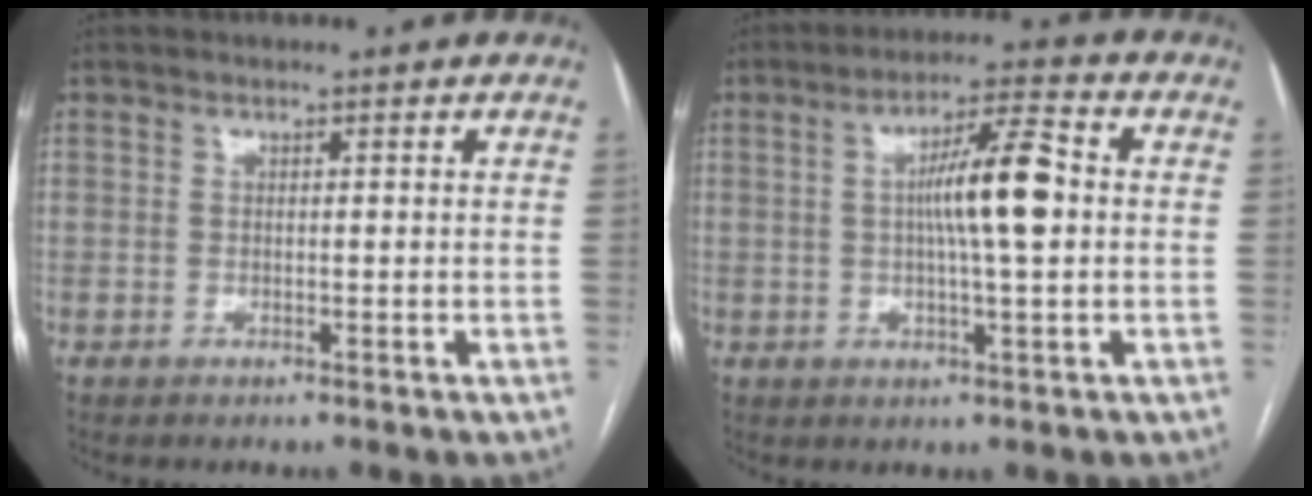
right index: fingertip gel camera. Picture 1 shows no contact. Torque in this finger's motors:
{"motor_torque": [1.00, 0.62, 0.25, 0.15]}